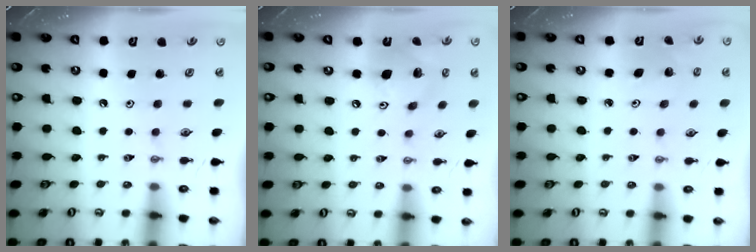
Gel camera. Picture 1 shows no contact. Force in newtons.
{"total": 14.1, "press": 13.8, "slide": 2.9}
{"total": 2.6, "press": 2.6, "slide": 0.2}